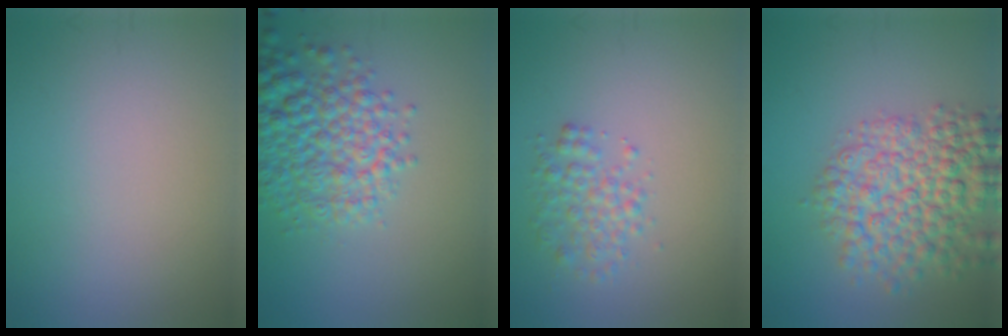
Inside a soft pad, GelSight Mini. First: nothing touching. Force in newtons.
{"total": 6.4, "press": 6.4, "slide": 0.3}
{"total": 2.4, "press": 2.4, "slide": 0.1}
{"total": 7.5, "press": 7.5, "slide": 0.3}